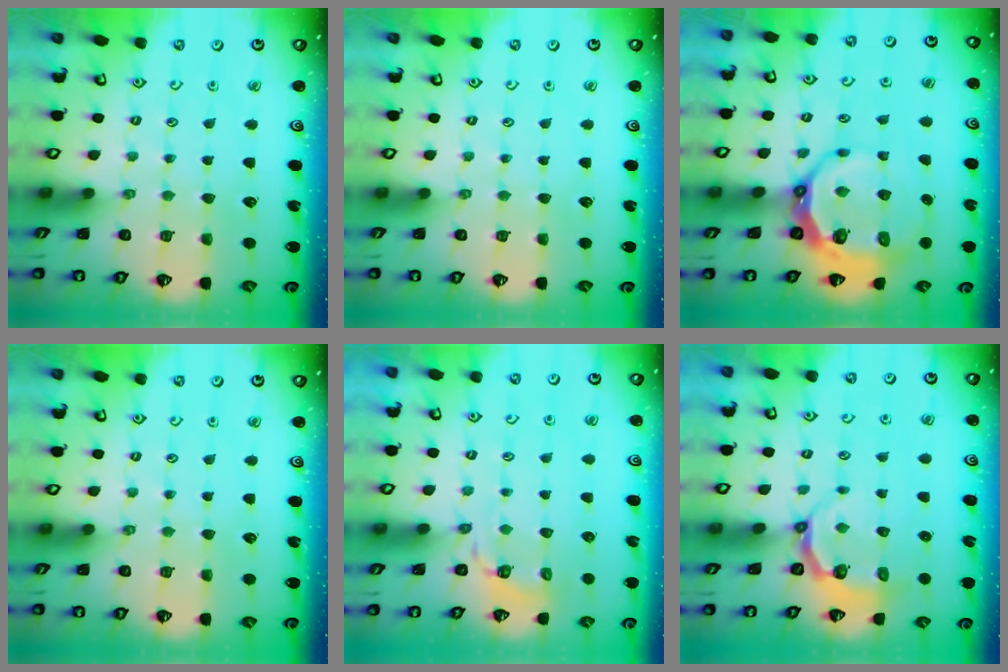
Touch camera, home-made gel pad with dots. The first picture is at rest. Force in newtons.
{"total": 0.0}
{"total": 9.4, "press": 8.6, "slide": 3.6}
{"total": 0.0}
{"total": 3.4, "press": 2.3, "slide": 2.5}
{"total": 4.4, "press": 3.5, "slide": 2.7}